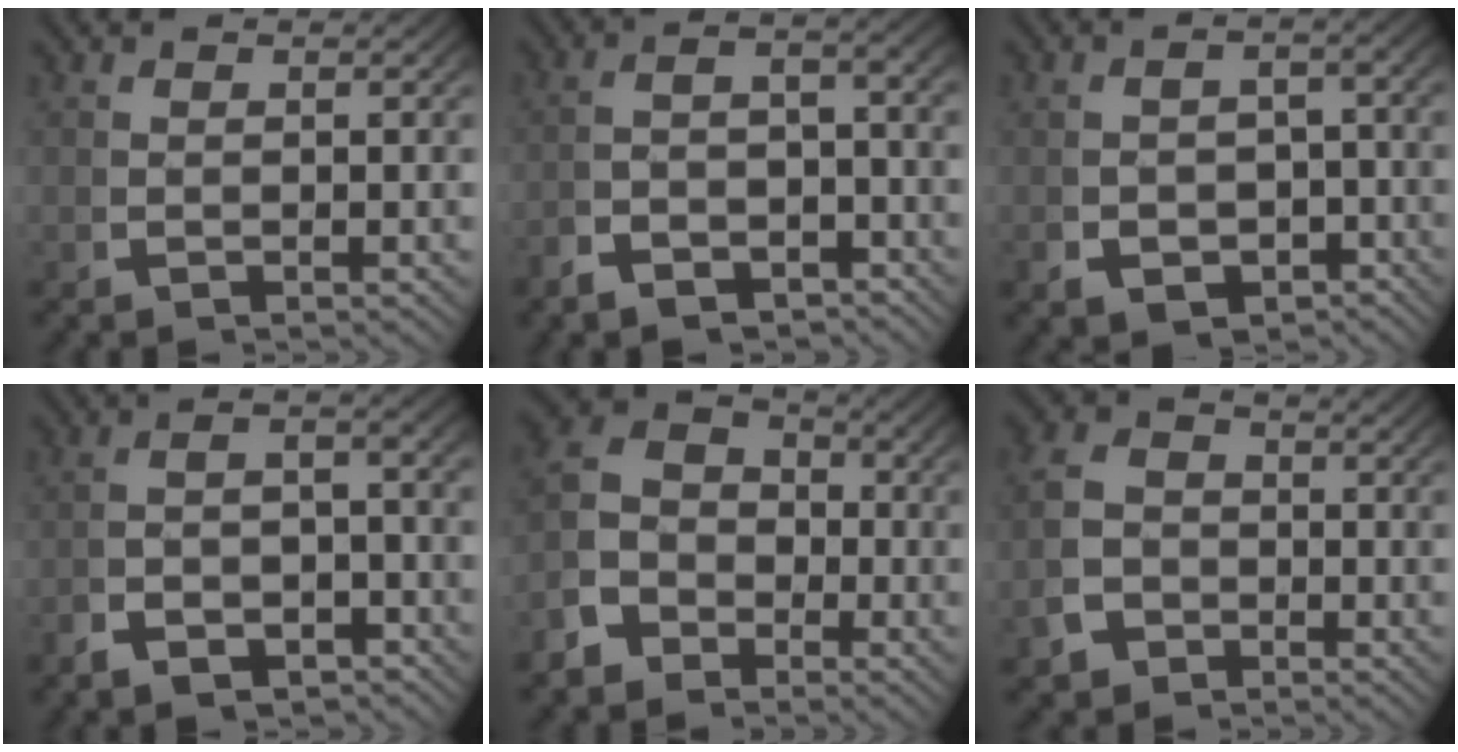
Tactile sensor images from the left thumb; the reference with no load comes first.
{"total": 4.1, "force": [-2.2, 2.0, 2.8], "torque": [-0.042, 0.001, -0.038]}
{"total": 5.5, "force": [-2.2, 3.8, 3.3], "torque": [-0.050, -0.025, -0.023]}
{"total": 4.0, "force": [-2.1, 2.0, 2.8], "torque": [-0.043, 0.000, -0.034]}
{"total": 9.3, "force": [-0.4, 7.6, 5.3], "torque": [-0.075, 0.007, -0.025]}
{"total": 5.1, "force": [-1.3, 4.5, 1.8], "torque": [-0.037, -0.013, -0.020]}